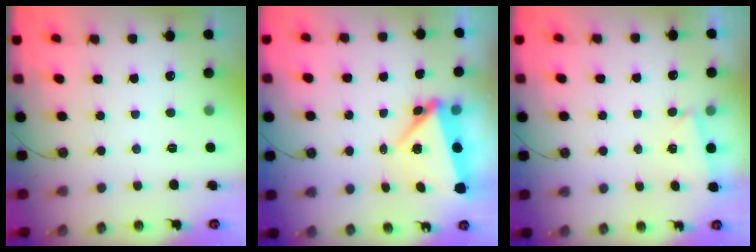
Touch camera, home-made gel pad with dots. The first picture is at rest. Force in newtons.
{"total": 5.3, "press": 5.3, "slide": 0.2}
{"total": 1.0, "press": 0.9, "slide": 0.4}